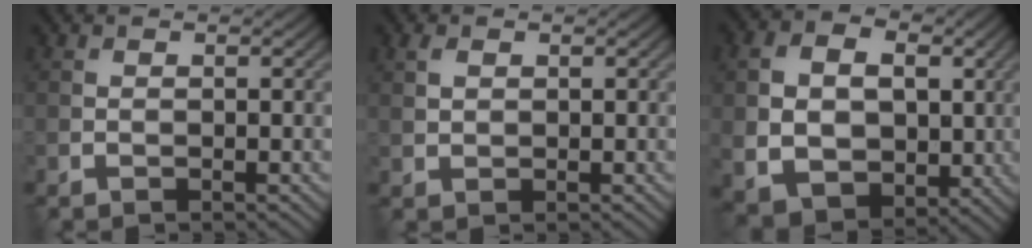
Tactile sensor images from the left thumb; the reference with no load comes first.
{"total": 1.6, "force": [0.7, 1.0, 1.0], "torque": [-0.026, 0.002, 0.016]}
{"total": 10.6, "force": [0.6, 8.0, 7.0], "torque": [-0.158, -0.004, 0.018]}